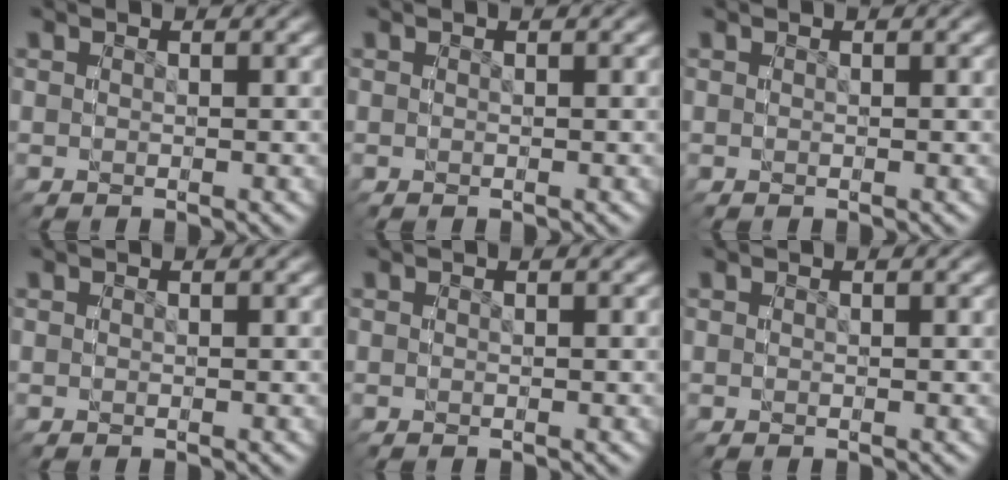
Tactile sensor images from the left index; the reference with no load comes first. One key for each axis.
{"total": 0.0}
{"total": 0.0}
{"total": 0.0}
{"total": 0.0}
{"total": 0.0}